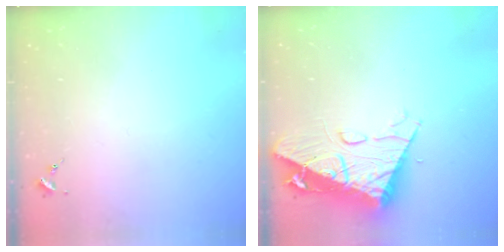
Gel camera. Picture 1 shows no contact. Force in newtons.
{"total": 14.5, "press": 14.5, "slide": 1.5}